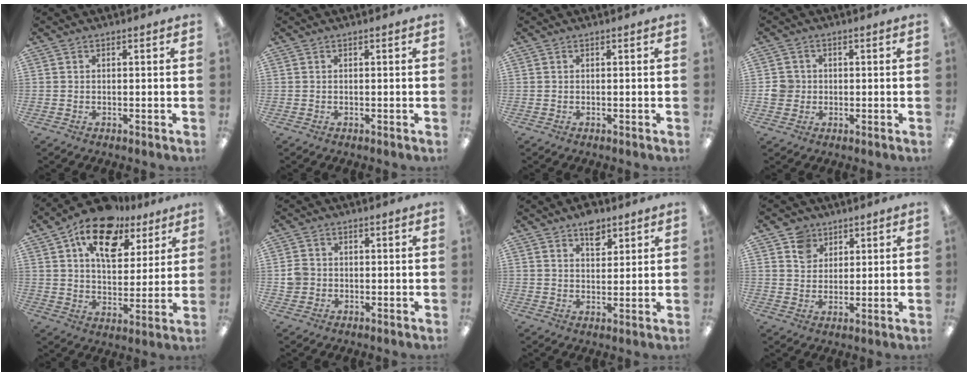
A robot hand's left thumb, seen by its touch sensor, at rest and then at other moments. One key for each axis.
{"total": 0.0}
{"total": 0.0}
{"total": 4.4, "fx": -0.1, "fy": 4.2, "fz": 1.1, "tx": -0.018, "ty": 0.008, "tz": -0.001}
{"total": 15.7, "fx": 9.6, "fy": 9.0, "fz": 8.6, "tx": -0.141, "ty": -0.040, "tz": 0.172}
{"total": 3.3, "fx": -0.3, "fy": 3.2, "fz": 0.8, "tx": -0.008, "ty": 0.003, "tz": -0.007}
{"total": 6.0, "fx": 4.1, "fy": 3.4, "fz": 2.8, "tx": -0.025, "ty": -0.017, "tz": 0.068}
{"total": 5.7, "fx": 3.4, "fy": 4.5, "fz": 0.8, "tx": -0.013, "ty": -0.005, "tz": 0.062}